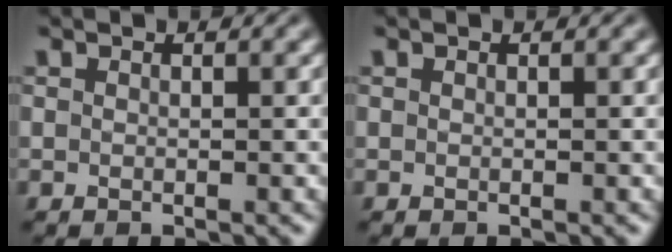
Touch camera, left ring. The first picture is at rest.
{"total": 0.0}